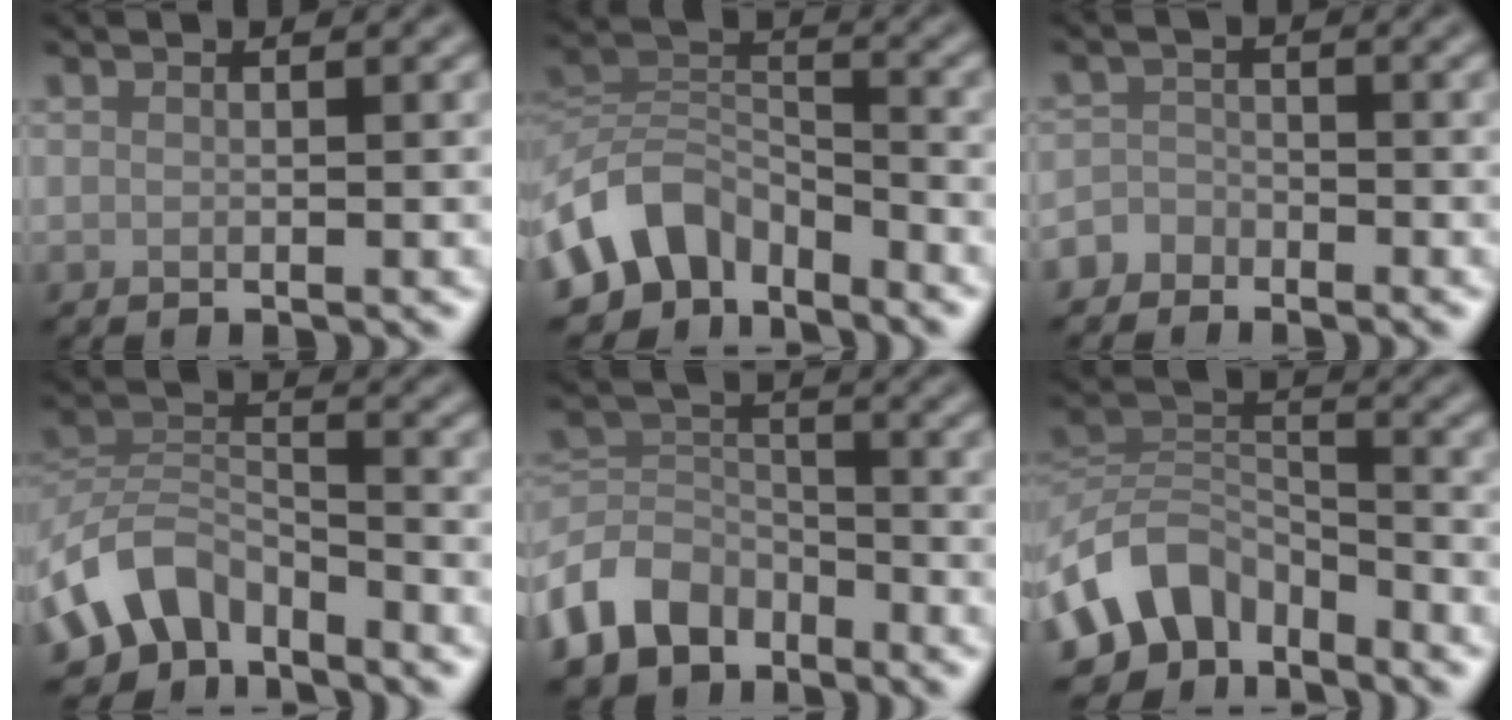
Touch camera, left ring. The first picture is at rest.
{"total": 6.6, "force": [-4.8, 3.9, 2.3], "torque": [-0.023, -0.004, -0.102]}
{"total": 1.8, "force": [-1.5, 1.0, 0.0], "torque": [0.004, 0.008, -0.032]}
{"total": 6.3, "force": [-4.5, 3.7, 2.4], "torque": [-0.031, -0.005, -0.095]}
{"total": 6.8, "force": [-4.4, 4.5, 2.6], "torque": [-0.054, -0.004, -0.103]}
{"total": 7.1, "force": [-4.9, 4.4, 2.6], "torque": [-0.028, -0.003, -0.105]}